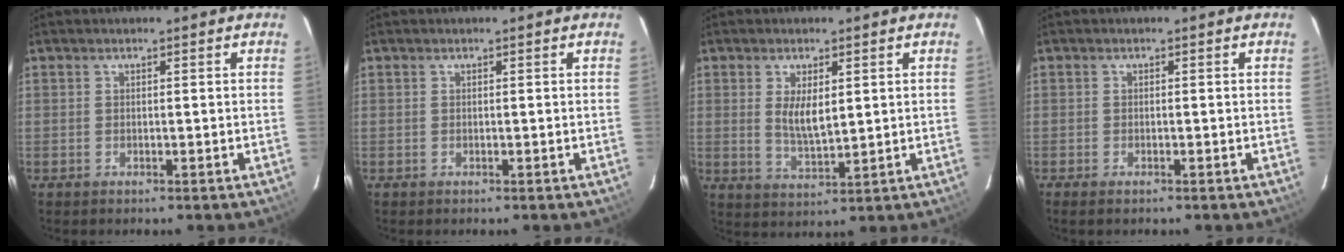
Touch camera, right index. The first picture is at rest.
{"total": 0.0}
{"total": 5.8, "force": [1.3, 2.4, 5.1], "torque": [-0.090, -0.007, 0.029]}
{"total": 1.4, "force": [-1.1, 0.4, 0.8], "torque": [-0.018, -0.004, -0.019]}